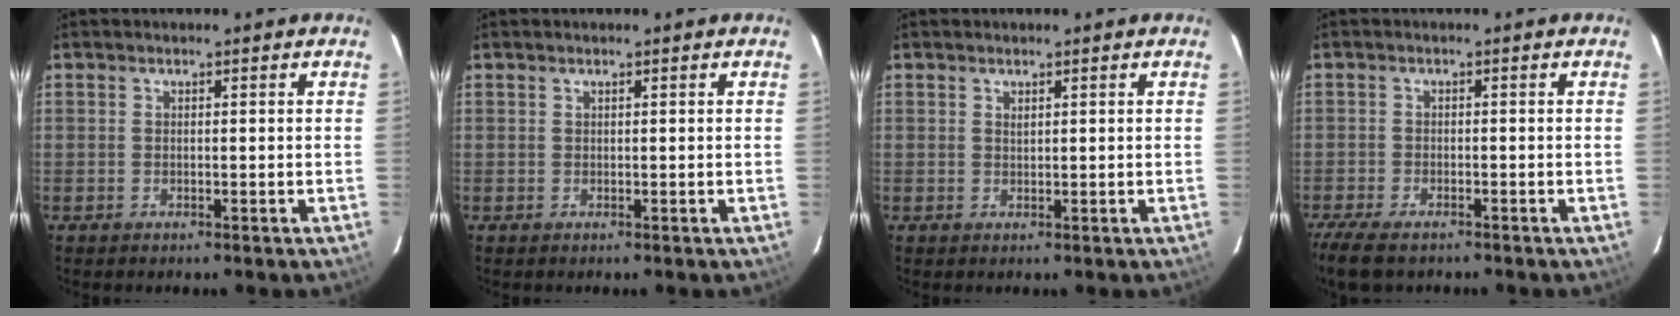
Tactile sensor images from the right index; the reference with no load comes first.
{"total": 0.0}
{"total": 0.7, "force": [0.6, 0.3, 0.2], "torque": [-0.004, 0.001, 0.011]}
{"total": 7.4, "force": [-5.8, 2.6, 3.9], "torque": [-0.107, -0.031, -0.109]}